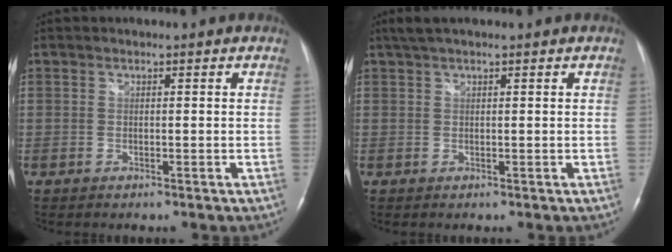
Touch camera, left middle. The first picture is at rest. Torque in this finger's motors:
{"motor_torque": [0.27, -0.18, -0.06, 0.03]}